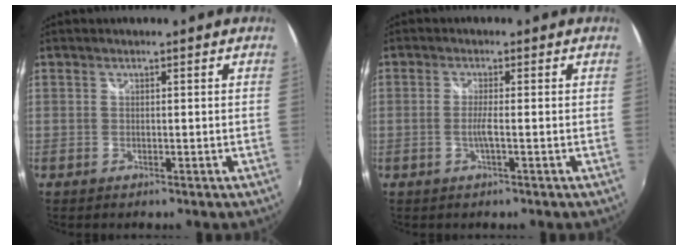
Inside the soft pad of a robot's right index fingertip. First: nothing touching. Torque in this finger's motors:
{"motor_torque": [-0.04, -0.03, -0.05, 0.01]}